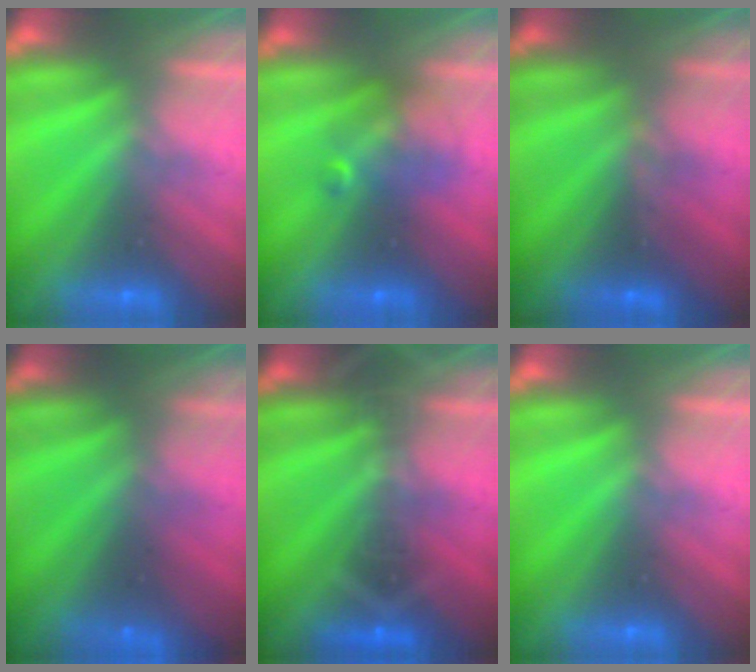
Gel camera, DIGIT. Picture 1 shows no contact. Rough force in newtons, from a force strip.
{"total": 2.4}
{"total": 2.9}
{"total": 1.4}
{"total": 3.3}
{"total": 0.0}